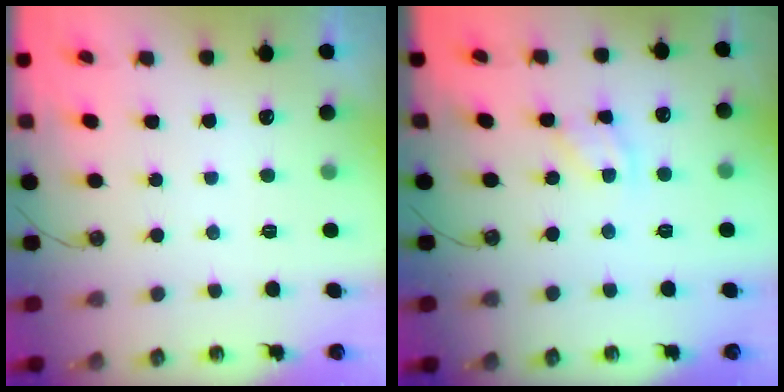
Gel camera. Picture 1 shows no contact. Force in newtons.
{"total": 4.5, "press": 4.5, "slide": 0.3}